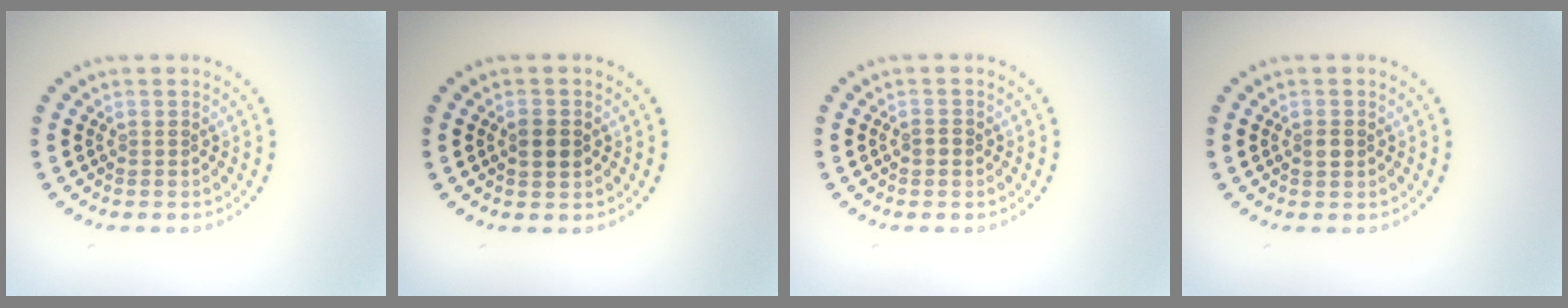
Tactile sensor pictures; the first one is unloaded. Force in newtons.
{"total": 2.2, "press": 2.2, "slide": 0.0}
{"total": 0.8, "press": 0.8, "slide": 0.1}
{"total": 0.9, "press": 0.8, "slide": 0.3}